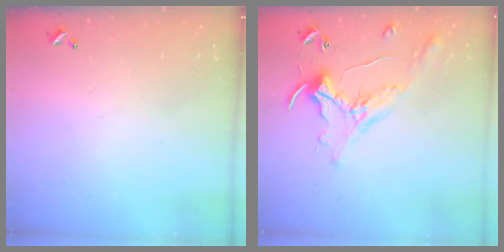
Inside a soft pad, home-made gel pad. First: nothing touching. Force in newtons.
{"total": 0.0}